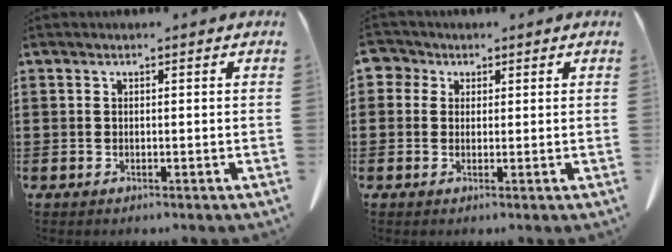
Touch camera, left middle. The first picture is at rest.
{"total": 2.7, "force": [1.1, 2.3, 0.8], "torque": [-0.019, 0.006, 0.016]}